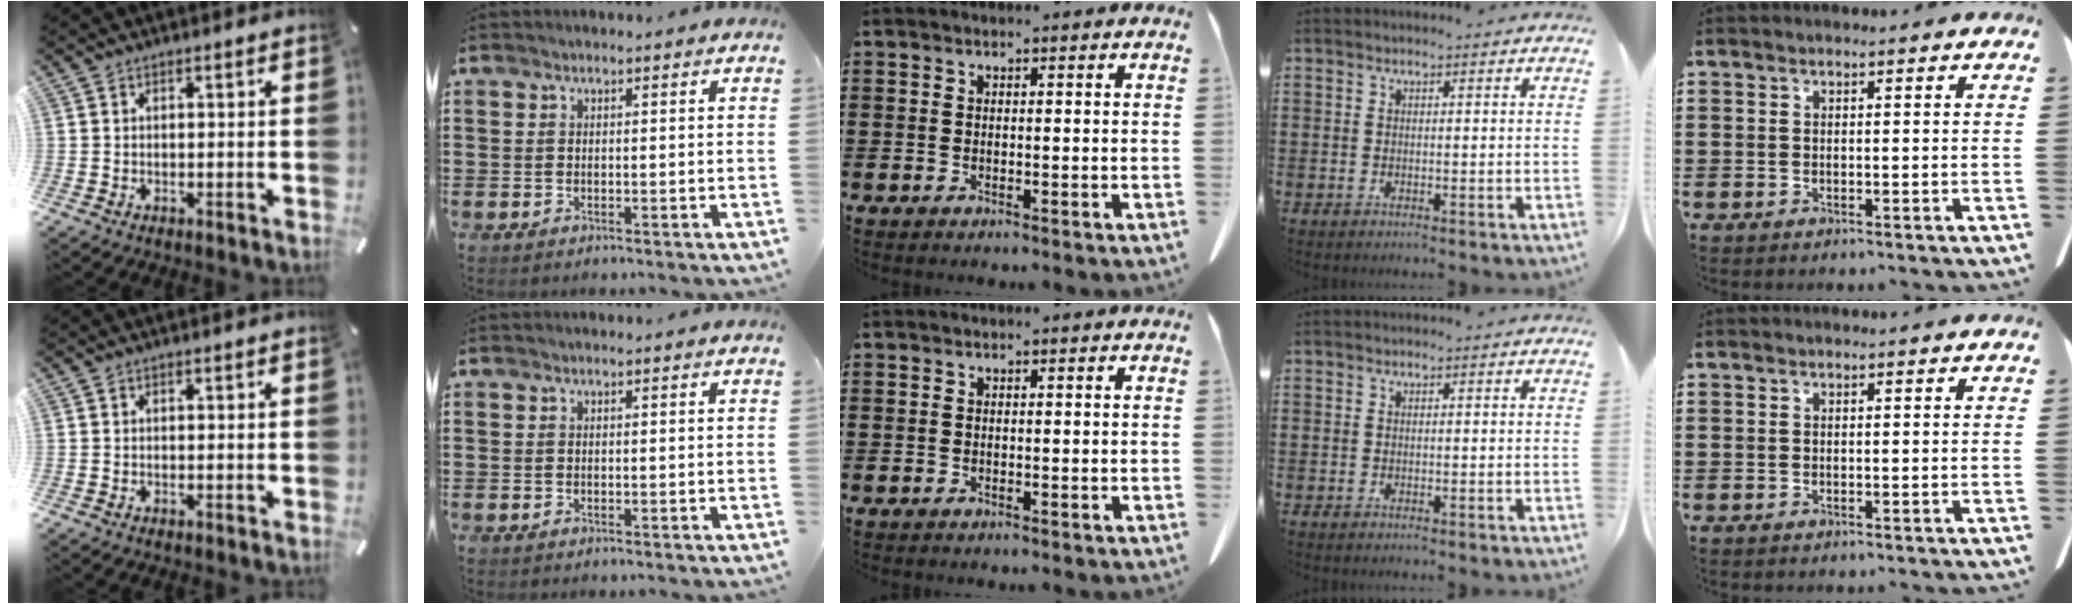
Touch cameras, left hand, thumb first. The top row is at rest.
{}